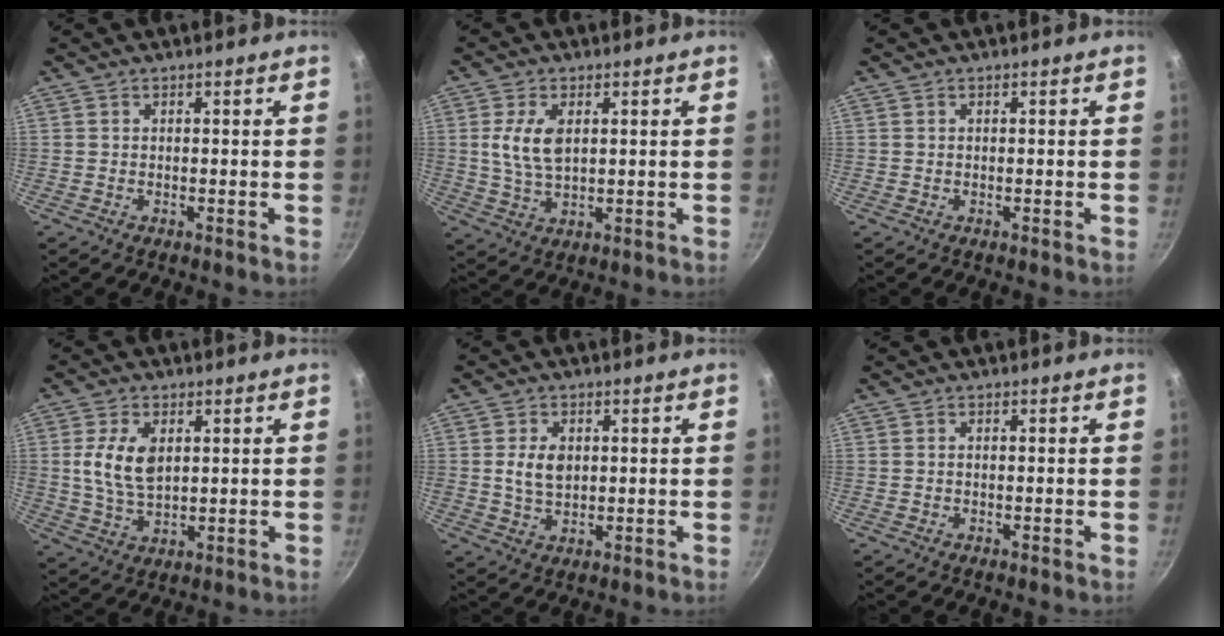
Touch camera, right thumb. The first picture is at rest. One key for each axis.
{"total": 7.5, "fx": 1.7, "fy": 4.0, "fz": 6.1, "tx": -0.117, "ty": -0.007, "tz": 0.033}
{"total": 0.0}
{"total": 9.0, "fx": 1.9, "fy": 5.4, "fz": 7.0, "tx": -0.131, "ty": -0.011, "tz": 0.038}
{"total": 5.5, "fx": 0.8, "fy": 3.8, "fz": 3.9, "tx": -0.061, "ty": -0.004, "tz": 0.016}
{"total": 0.0}